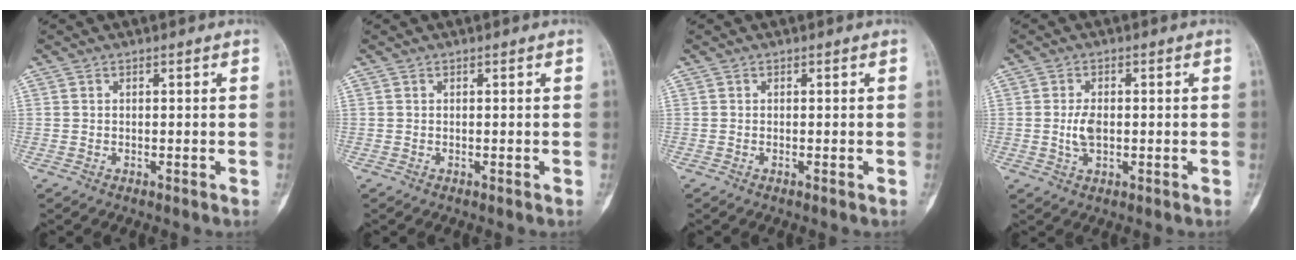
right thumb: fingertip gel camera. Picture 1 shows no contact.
{"total": 0.0}
{"total": 0.0}
{"total": 3.9, "force": [-0.2, 2.2, 3.2], "torque": [-0.062, 0.000, -0.003]}